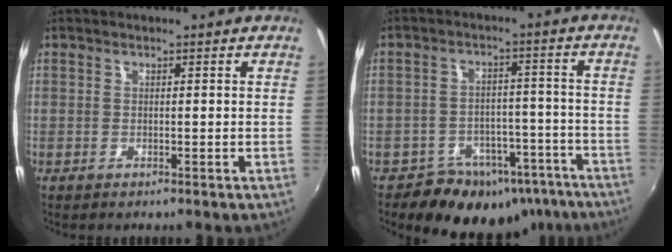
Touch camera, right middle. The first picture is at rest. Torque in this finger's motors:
{"motor_torque": [1.07, -1.07, 0.15, 0.06]}